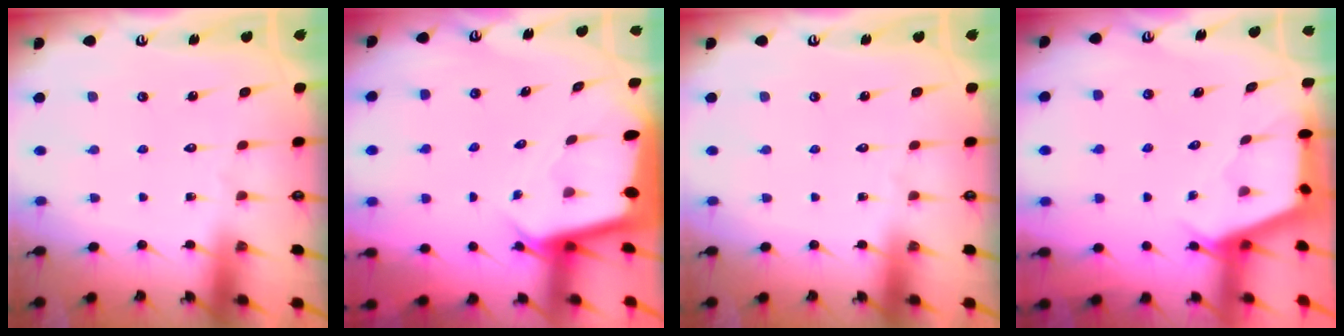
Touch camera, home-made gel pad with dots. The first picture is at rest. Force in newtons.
{"total": 3.2, "press": 3.2, "slide": 0.4}
{"total": 0.0}
{"total": 2.7, "press": 2.6, "slide": 0.3}